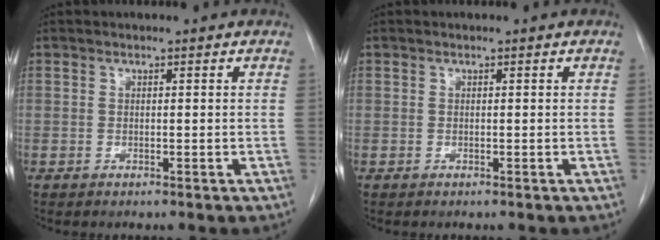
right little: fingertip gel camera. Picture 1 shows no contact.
{"total": 0.0}